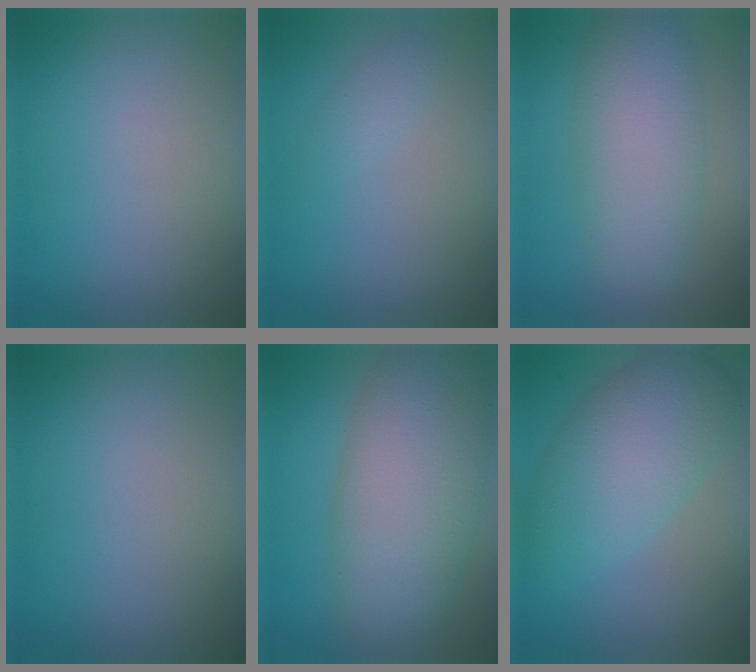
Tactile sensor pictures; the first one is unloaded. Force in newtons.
{"total": 0.9, "press": 0.9, "slide": 0.0}
{"total": 6.4, "press": 6.4, "slide": 0.5}
{"total": 0.0}
{"total": 10.0, "press": 10.0, "slide": 0.3}
{"total": 7.2, "press": 7.2, "slide": 0.2}